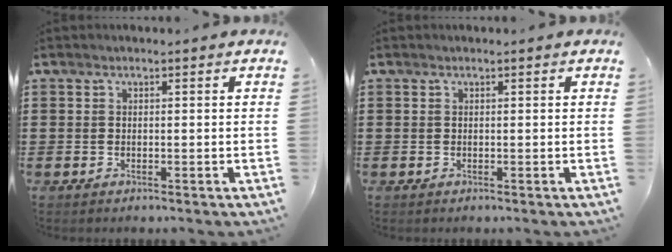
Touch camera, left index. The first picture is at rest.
{"total": 0.0}